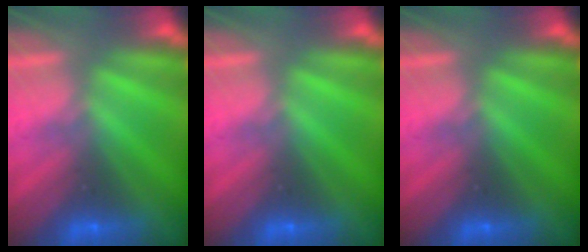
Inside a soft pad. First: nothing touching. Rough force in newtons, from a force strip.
{"total": 0.0}
{"total": 0.0}